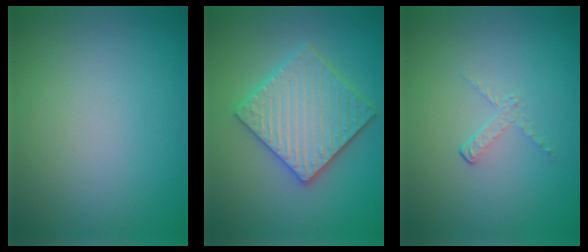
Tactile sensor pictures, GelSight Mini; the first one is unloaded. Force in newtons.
{"total": 5.8, "press": 5.7, "slide": 1.1}
{"total": 1.1, "press": 0.4, "slide": 1.1}